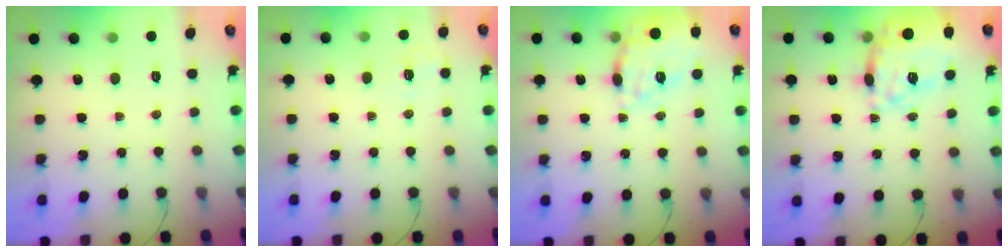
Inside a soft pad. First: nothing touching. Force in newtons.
{"total": 2.2, "press": 1.3, "slide": 1.8}
{"total": 18.0, "press": 17.8, "slide": 2.6}
{"total": 16.8, "press": 16.0, "slide": 5.2}